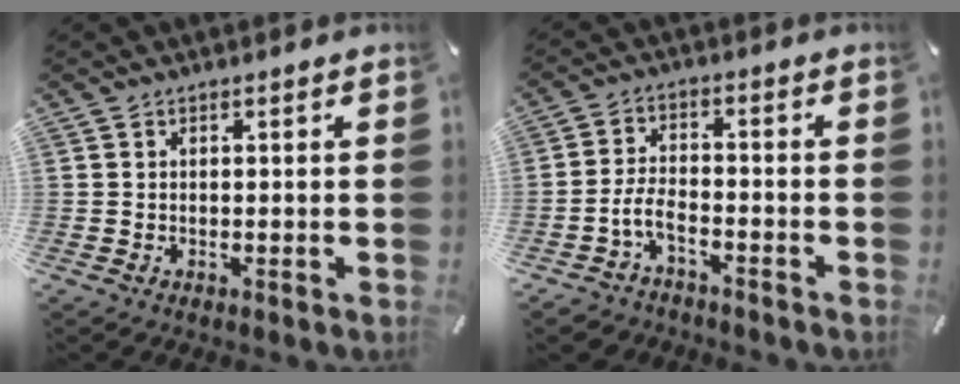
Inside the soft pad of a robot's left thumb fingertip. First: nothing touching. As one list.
[{"total": 5.9, "force": [-3.2, 3.2, 3.7], "torque": [-0.087, 0.011, -0.065]}]